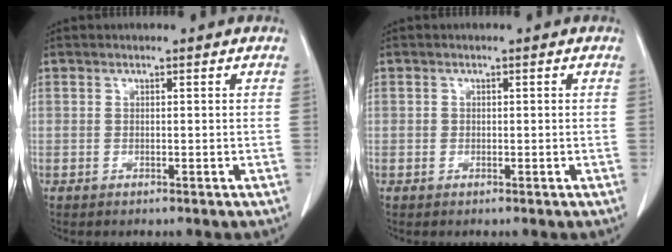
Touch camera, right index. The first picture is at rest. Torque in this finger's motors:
{"motor_torque": [0.10, -0.06, 0.01, 0.01]}